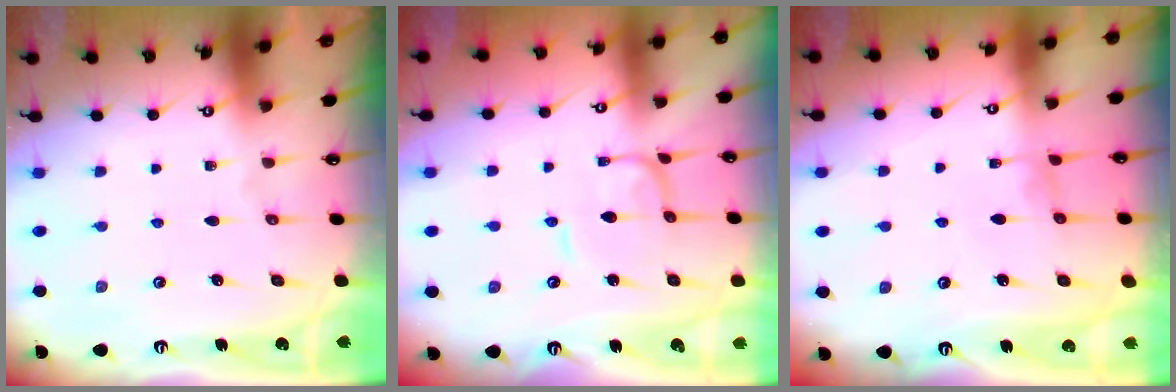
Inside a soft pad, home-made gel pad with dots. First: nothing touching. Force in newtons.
{"total": 1.0, "press": 0.9, "slide": 0.2}
{"total": 1.0, "press": 0.9, "slide": 0.3}